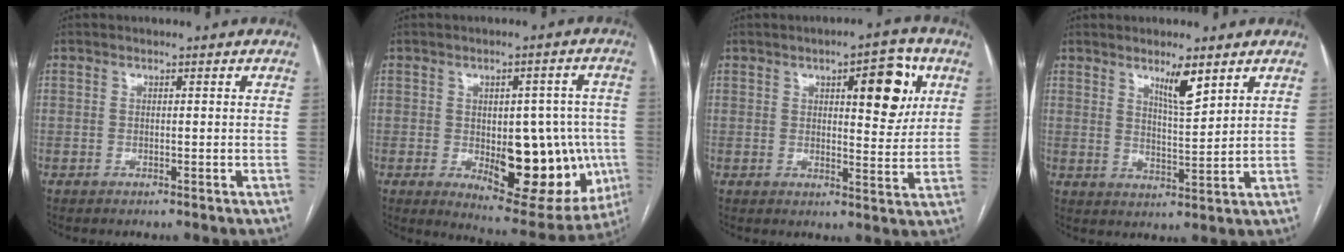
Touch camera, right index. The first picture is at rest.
{"total": 17.0, "force": [-2.9, 7.6, 14.9], "torque": [-0.175, 0.007, -0.016]}
{"total": 9.3, "force": [3.5, 3.0, 8.1], "torque": [-0.104, 0.007, 0.047]}
{"total": 5.4, "force": [3.5, 0.7, 4.1], "torque": [-0.072, -0.007, 0.063]}